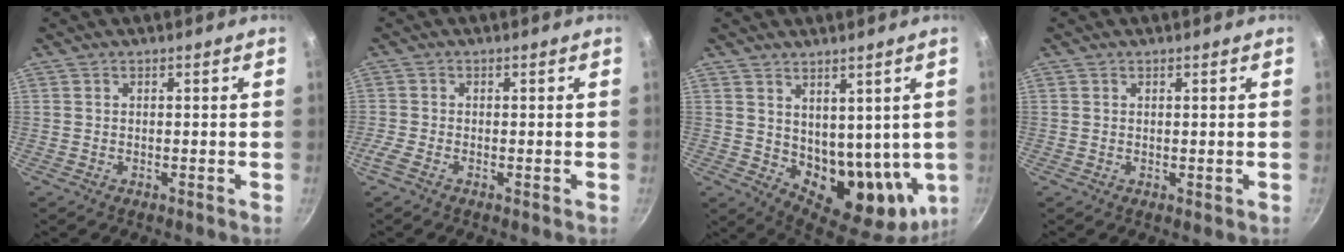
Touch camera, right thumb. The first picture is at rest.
{"total": 2.2, "force": [-1.3, 1.0, 1.5], "torque": [-0.045, 0.002, -0.034]}
{"total": 13.9, "force": [3.8, 9.0, 9.9], "torque": [-0.108, -0.041, 0.083]}
{"total": 0.5, "force": [0.2, 0.3, 0.4], "torque": [-0.004, -0.003, 0.002]}